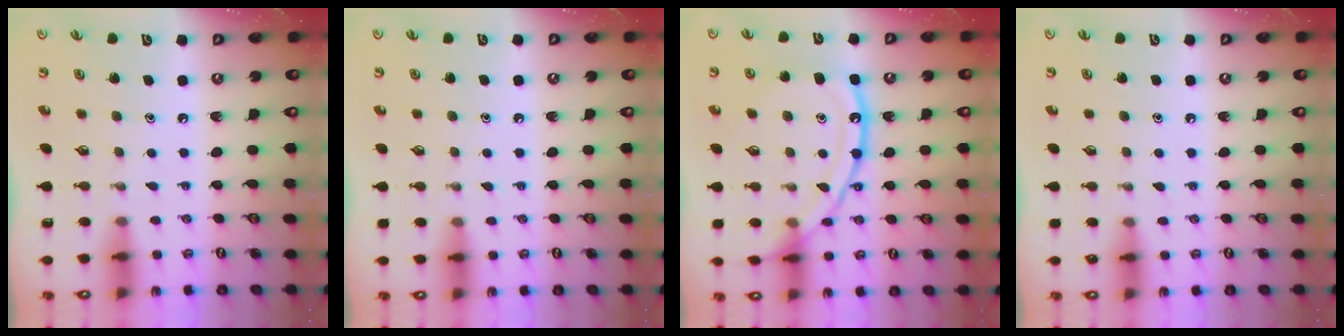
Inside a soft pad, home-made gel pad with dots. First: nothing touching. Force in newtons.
{"total": 3.0, "press": 3.0, "slide": 0.5}
{"total": 15.4, "press": 15.4, "slide": 1.1}
{"total": 3.8, "press": 3.7, "slide": 0.5}